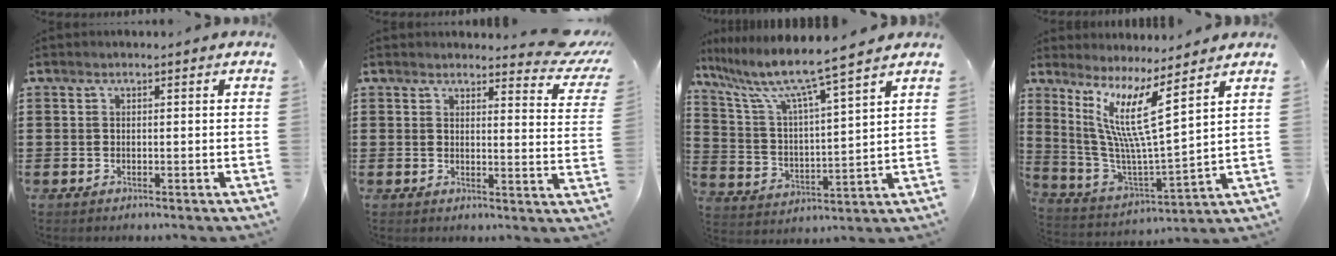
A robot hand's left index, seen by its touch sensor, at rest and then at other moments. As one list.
[{"total": 4.4, "force": [4.0, 0.6, 1.7], "torque": [-0.025, -0.023, 0.068]}, {"total": 8.1, "force": [6.8, -0.4, 4.3], "torque": [-0.114, -0.045, 0.107]}, {"total": 11.1, "force": [5.8, 1.0, 9.4], "torque": [-0.202, -0.031, 0.097]}]